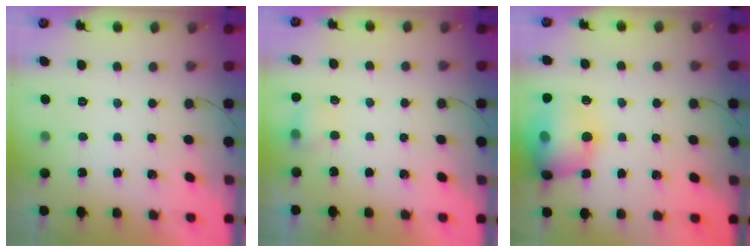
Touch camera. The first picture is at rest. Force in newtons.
{"total": 4.4, "press": 4.1, "slide": 1.4}
{"total": 16.5, "press": 16.2, "slide": 3.3}